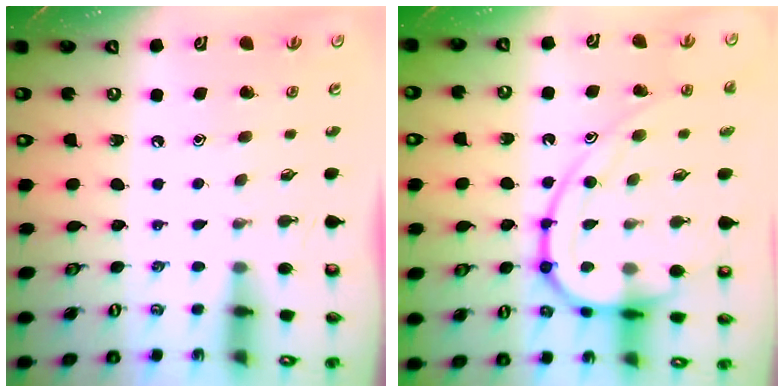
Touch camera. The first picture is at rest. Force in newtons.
{"total": 16.1, "press": 16.0, "slide": 1.3}